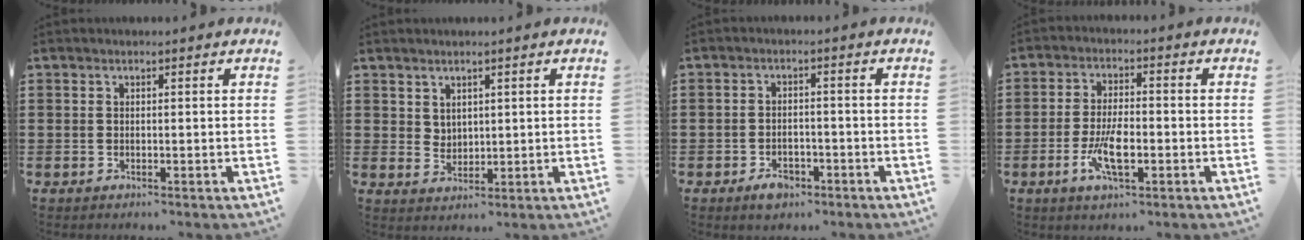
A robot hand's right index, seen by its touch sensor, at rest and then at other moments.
{"total": 2.6, "force": [2.0, 1.6, 0.3], "torque": [-0.010, 0.005, 0.039]}
{"total": 2.8, "force": [-1.9, 1.6, 1.3], "torque": [-0.023, 0.003, -0.038]}
{"total": 6.7, "force": [-2.3, 2.3, 5.9], "torque": [-0.129, -0.009, -0.046]}